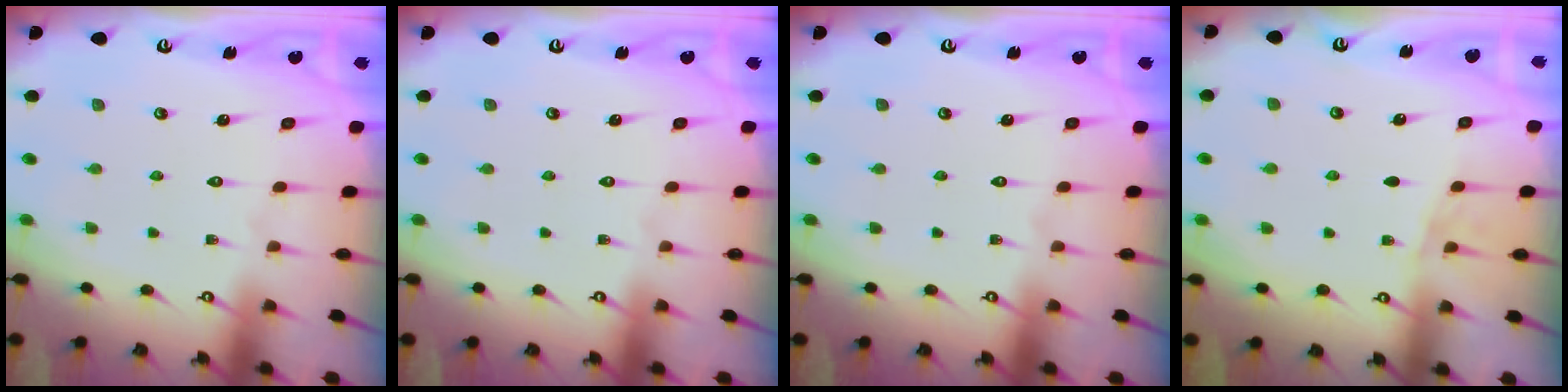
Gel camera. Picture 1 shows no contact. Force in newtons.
{"total": 0.0}
{"total": 0.0}
{"total": 4.3, "press": 3.5, "slide": 2.6}